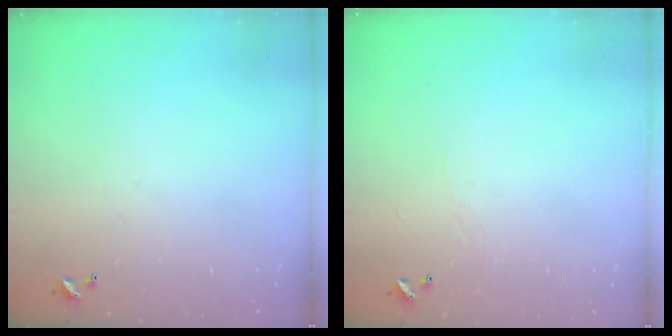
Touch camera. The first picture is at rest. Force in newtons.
{"total": 2.0, "press": 1.9, "slide": 0.4}